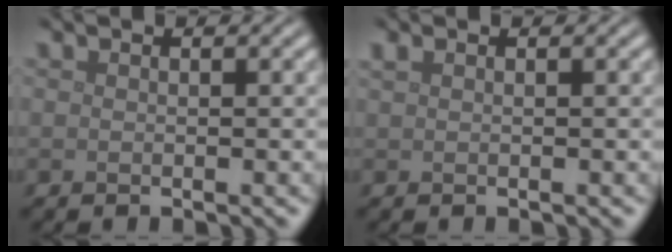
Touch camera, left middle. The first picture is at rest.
{"total": 0.7, "force": [0.5, 0.2, 0.4], "torque": [-0.009, 0.006, 0.010]}